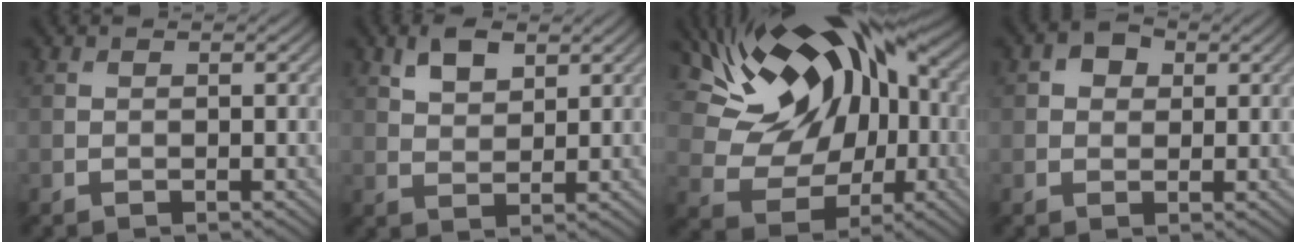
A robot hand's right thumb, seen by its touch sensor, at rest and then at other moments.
{"total": 4.2, "force": [2.5, 2.1, 2.6], "torque": [-0.057, 0.001, 0.050]}
{"total": 16.1, "force": [4.7, 9.9, 11.7], "torque": [-0.213, 0.029, 0.074]}
{"total": 2.6, "force": [0.8, 2.1, 1.4], "torque": [-0.024, 0.004, 0.008]}